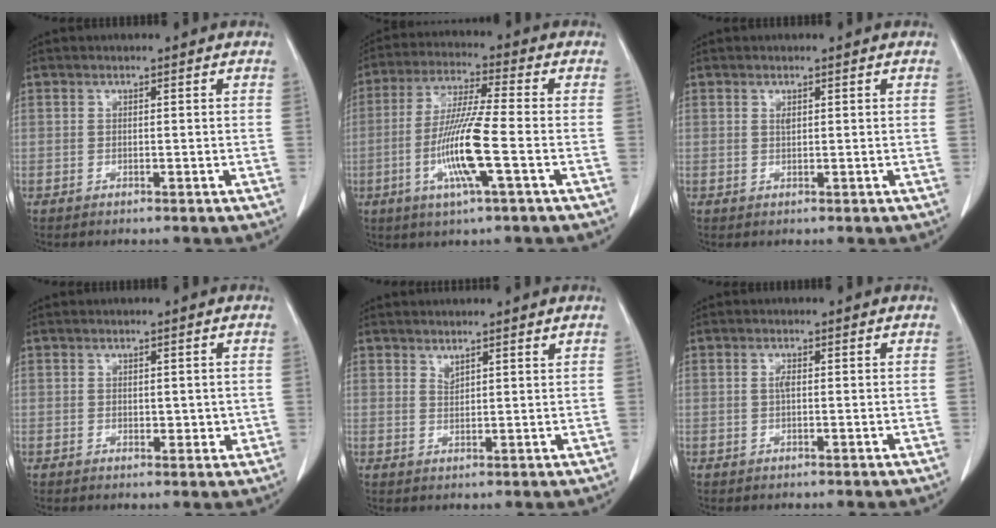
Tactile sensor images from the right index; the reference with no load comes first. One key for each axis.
{"total": 11.4, "fx": -3.1, "fy": 0.0, "fz": 10.9, "tx": -0.219, "ty": -0.012, "tz": -0.064}
{"total": 0.7, "fx": 0.4, "fy": 0.2, "fz": 0.6, "tx": -0.014, "ty": -0.004, "tz": 0.008}
{"total": 2.1, "fx": 0.2, "fy": 1.3, "fz": 1.7, "tx": -0.022, "ty": -0.004, "tz": 0.007}
{"total": 1.9, "fx": 1.7, "fy": 0.3, "fz": 0.7, "tx": -0.014, "ty": -0.006, "tz": 0.033}
{"total": 1.0, "fx": 0.2, "fy": 0.3, "fz": 0.9, "tx": -0.021, "ty": 0.000, "tz": 0.002}